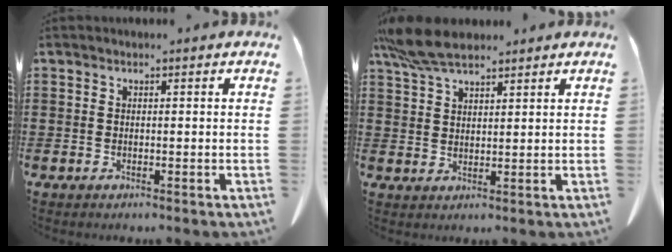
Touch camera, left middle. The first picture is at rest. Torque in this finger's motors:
{"motor_torque": [1.66, 0.48, 0.45, 0.16]}